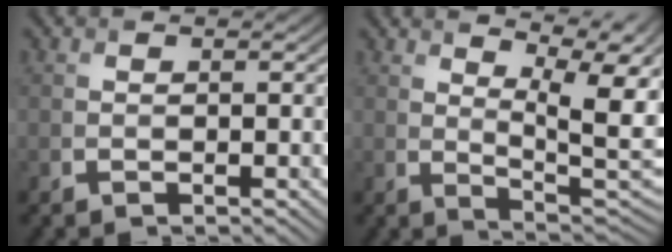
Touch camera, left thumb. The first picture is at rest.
{"total": 12.1, "force": [5.8, 3.6, 10.0], "torque": [-0.152, 0.021, 0.093]}